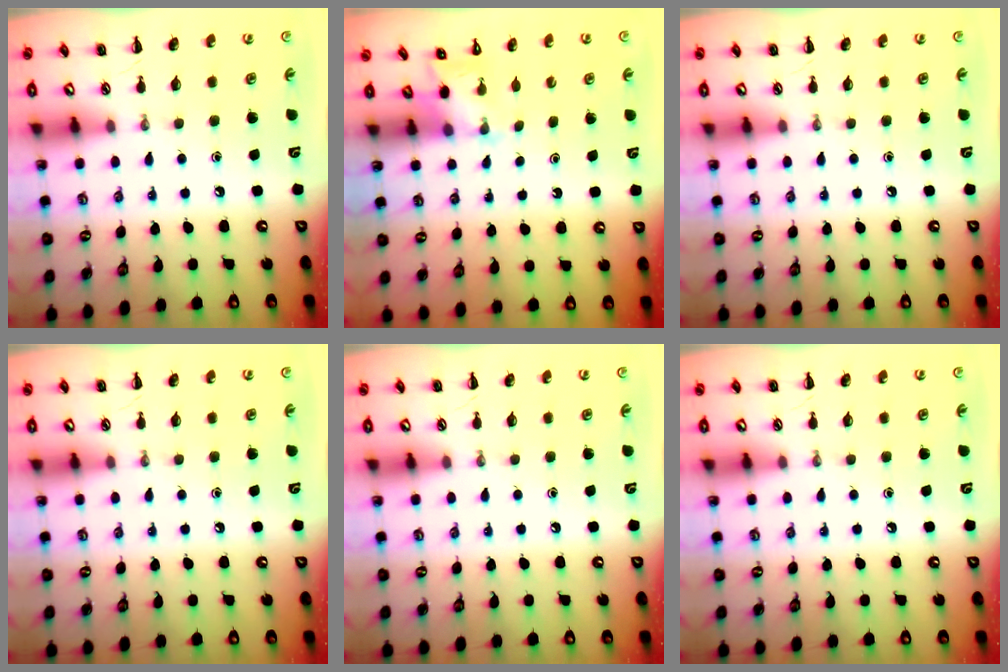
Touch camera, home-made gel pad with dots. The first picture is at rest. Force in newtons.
{"total": 2.7, "press": 2.6, "slide": 0.9}
{"total": 0.0}
{"total": 0.0}
{"total": 0.0}
{"total": 0.0}